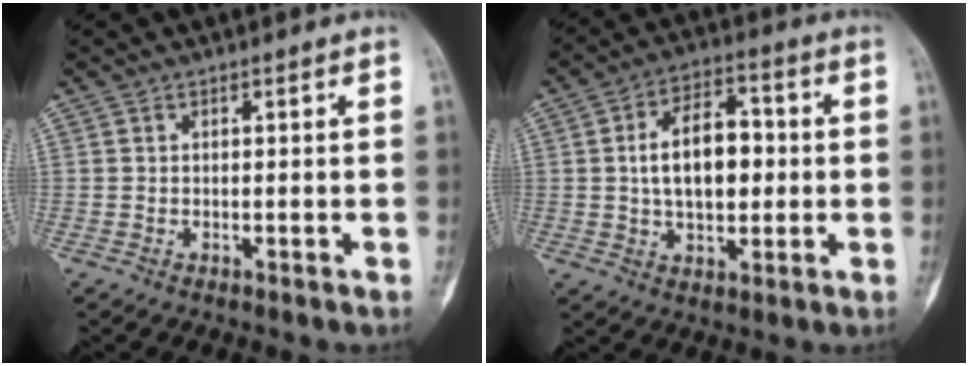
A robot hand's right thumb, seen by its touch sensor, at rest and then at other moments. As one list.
[{"total": 12.9, "force": [0.7, 7.6, 10.4], "torque": [-0.148, 0.016, 0.012]}]